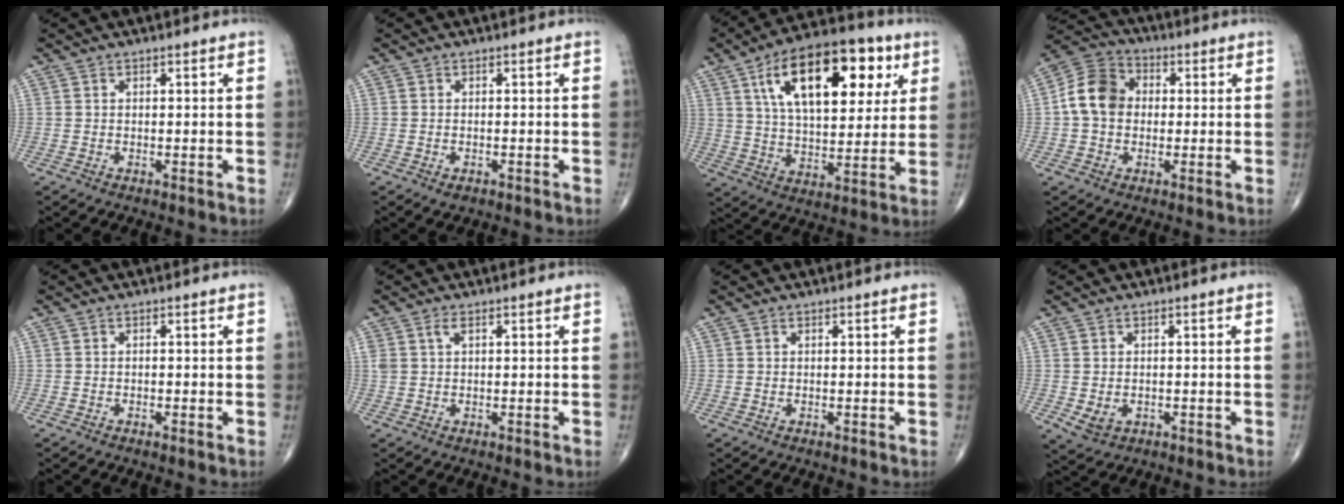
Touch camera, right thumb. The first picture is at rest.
{"total": 1.3, "force": [-0.7, 0.8, 0.7], "torque": [-0.007, 0.004, -0.006]}
{"total": 22.7, "force": [8.9, 11.3, 17.6], "torque": [-0.249, -0.011, 0.142]}
{"total": 9.7, "force": [0.3, 7.7, 5.9], "torque": [-0.099, 0.027, -0.007]}
{"total": 0.0}
{"total": 1.9, "force": [0.9, 0.8, 1.4], "torque": [-0.039, 0.008, 0.023]}
{"total": 0.0}
{"total": 3.1, "force": [-0.6, 2.4, 1.9], "torque": [-0.029, -0.002, 0.002]}